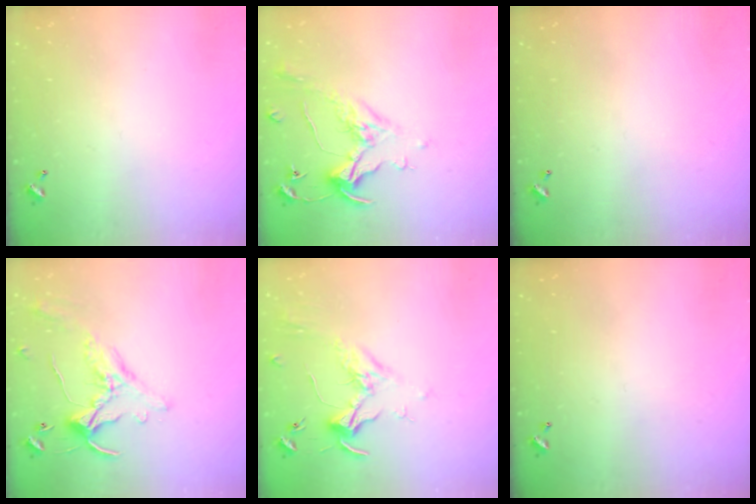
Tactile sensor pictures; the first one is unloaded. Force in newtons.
{"total": 0.8, "press": 0.7, "slide": 0.5}
{"total": 0.0}
{"total": 0.9, "press": 0.1, "slide": 0.9}
{"total": 1.7, "press": 1.5, "slide": 0.7}
{"total": 0.0}